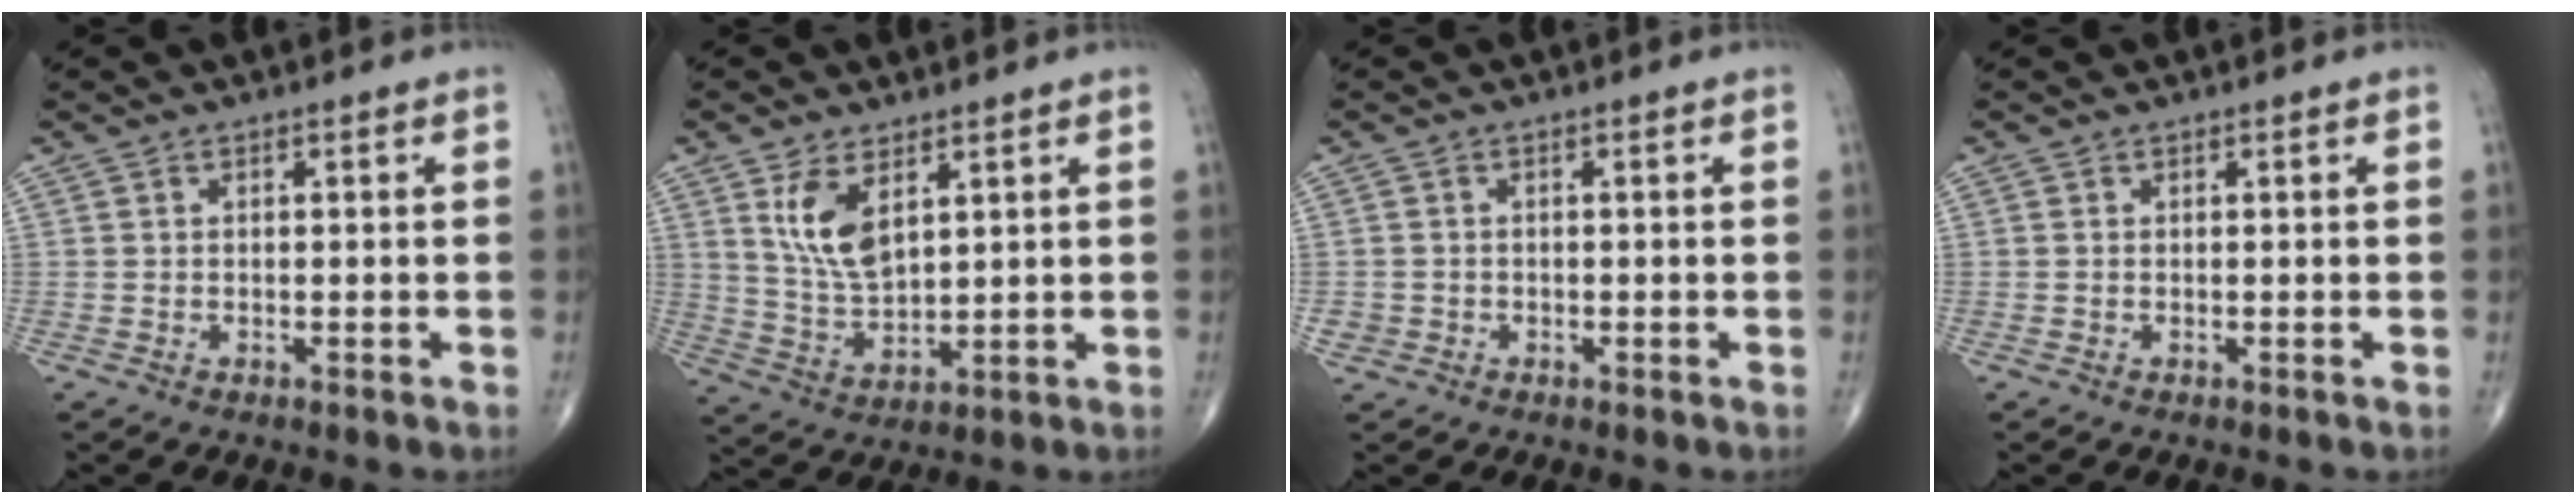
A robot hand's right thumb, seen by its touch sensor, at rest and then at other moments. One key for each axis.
{"total": 8.4, "fx": 3.8, "fy": 4.2, "fz": 6.2, "tx": -0.106, "ty": -0.021, "tz": 0.083}
{"total": 1.2, "fx": -0.4, "fy": 1.1, "fz": 0.1, "tx": 0.005, "ty": 0.005, "tz": -0.009}
{"total": 0.0}